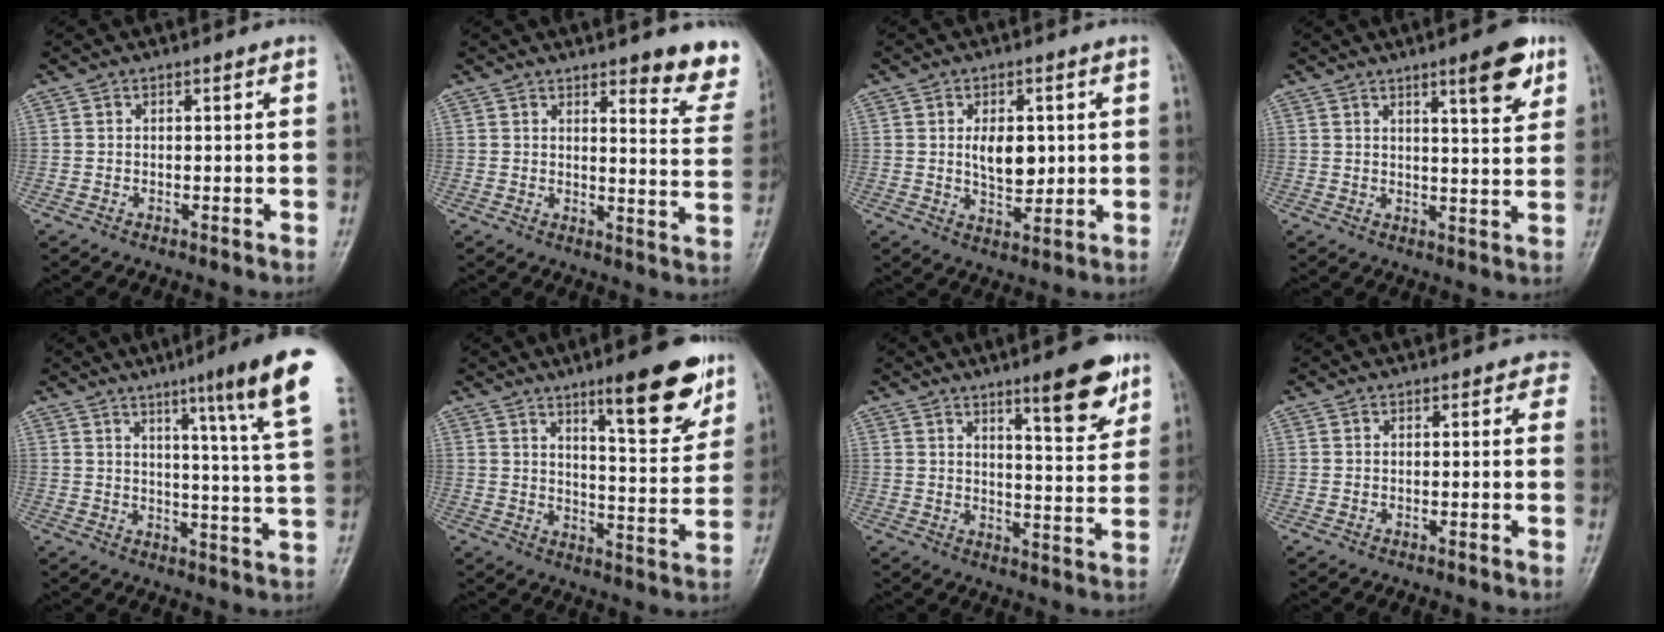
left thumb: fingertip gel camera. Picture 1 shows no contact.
{"total": 10.9, "force": [8.3, 3.1, 6.3], "torque": [-0.034, -0.050, 0.086]}
{"total": 7.2, "force": [0.9, 4.2, 5.7], "torque": [-0.074, -0.010, 0.021]}
{"total": 8.0, "force": [4.7, 1.7, 6.2], "torque": [-0.077, -0.026, 0.064]}
{"total": 16.2, "force": [8.8, 0.4, 13.5], "torque": [-0.179, -0.042, 0.109]}
{"total": 14.6, "force": [9.2, 3.6, 10.8], "torque": [-0.117, -0.057, 0.134]}
{"total": 10.7, "force": [6.8, 2.4, 7.9], "torque": [-0.087, -0.043, 0.096]}
{"total": 2.3, "force": [1.2, 1.7, 1.2], "torque": [0.018, -0.001, -0.002]}